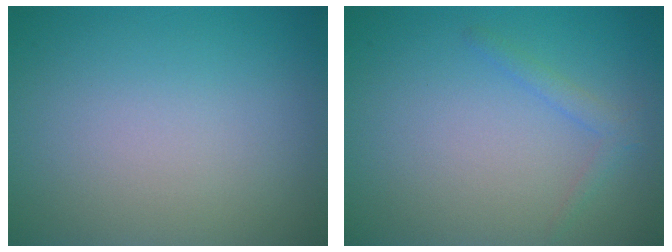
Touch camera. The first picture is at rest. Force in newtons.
{"total": 1.3, "press": 1.3, "slide": 0.1}